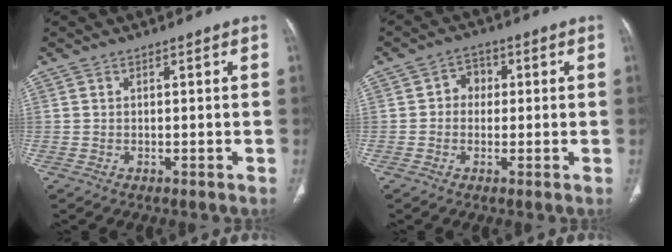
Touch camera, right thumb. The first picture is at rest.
{"total": 3.9, "force": [0.2, 3.4, 1.9], "torque": [-0.001, 0.011, -0.006]}